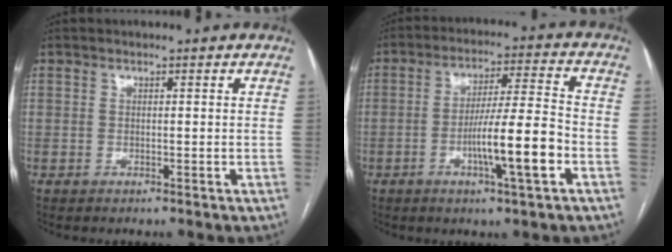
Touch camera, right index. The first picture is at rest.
{"total": 10.3, "force": [-3.7, -0.2, 9.6], "torque": [-0.164, 0.000, -0.063]}